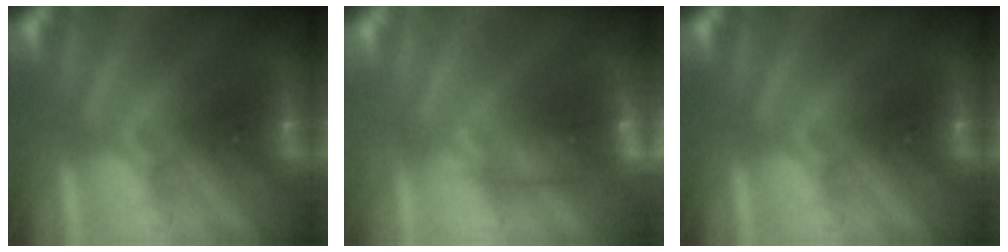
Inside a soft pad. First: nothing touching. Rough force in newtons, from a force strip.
{"total": 6.9}
{"total": 0.0}